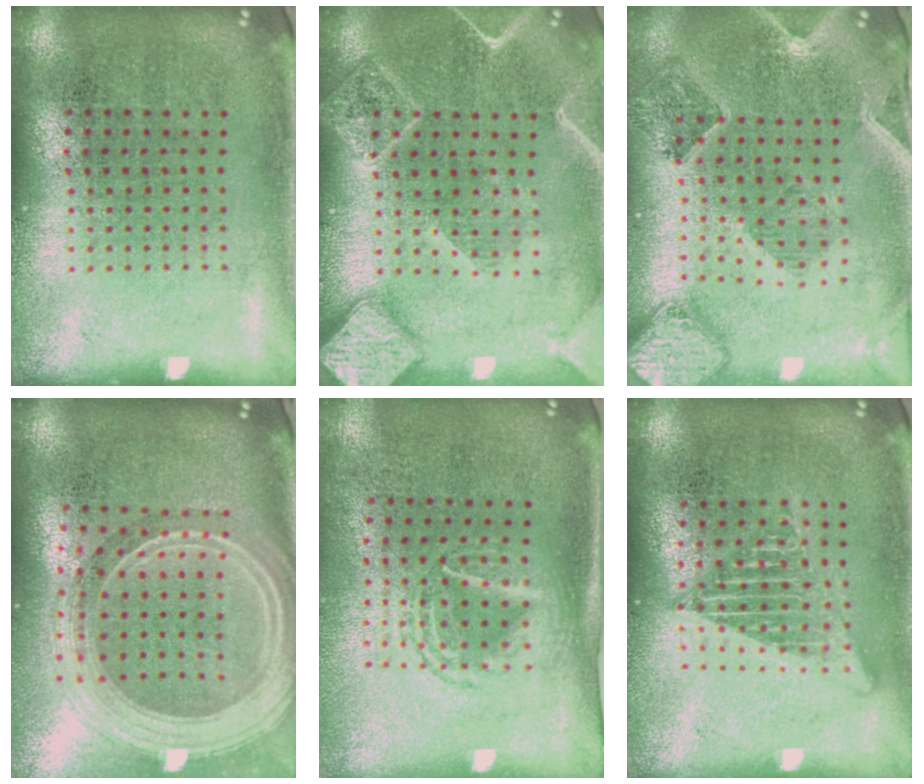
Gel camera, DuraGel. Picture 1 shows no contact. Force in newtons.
{"total": 3.9, "press": 3.9, "slide": 0.4}
{"total": 1.7, "press": 1.6, "slide": 0.4}
{"total": 2.7, "press": 2.2, "slide": 1.5}
{"total": 1.6, "press": 1.3, "slide": 0.8}
{"total": 2.8, "press": 2.8, "slide": 0.3}